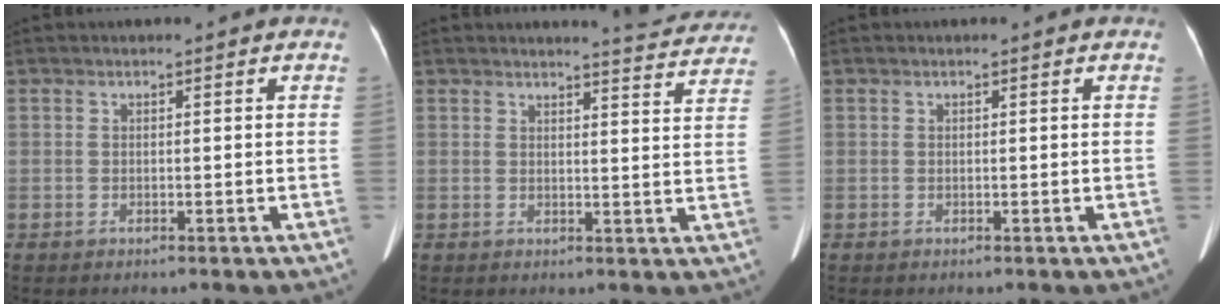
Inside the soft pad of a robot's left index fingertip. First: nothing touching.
{"total": 7.8, "force": [7.7, 0.4, 1.1], "torque": [-0.009, -0.023, 0.073]}
{"total": 0.0}